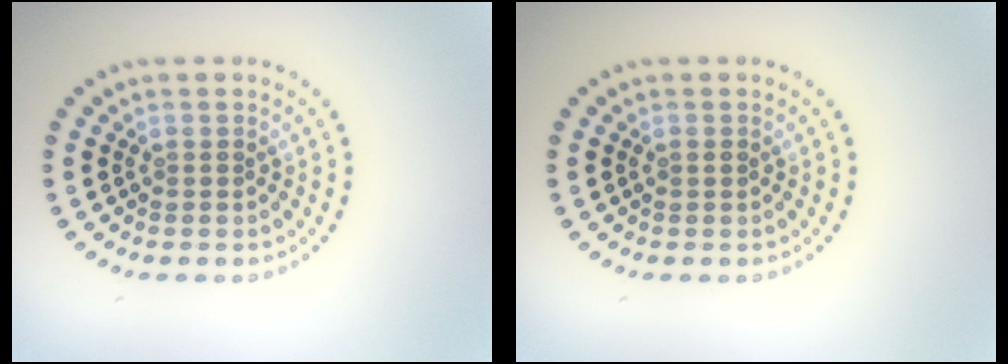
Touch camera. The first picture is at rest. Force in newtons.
{"total": 0.5, "press": 0.5, "slide": 0.1}